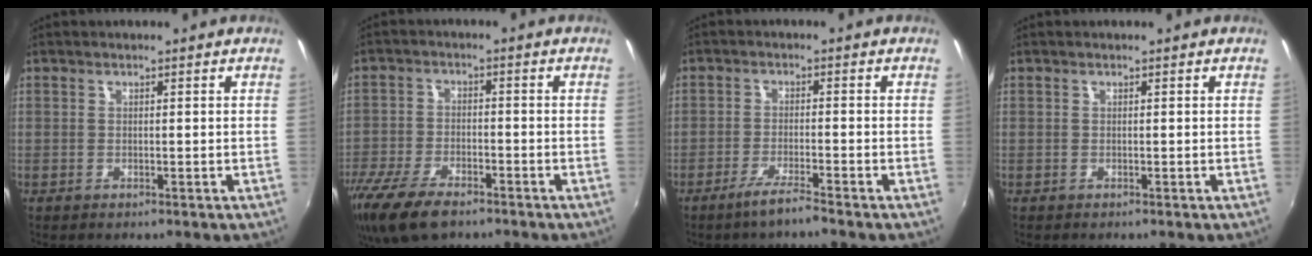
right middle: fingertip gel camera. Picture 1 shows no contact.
{"total": 13.8, "force": [-9.6, 5.8, 8.0], "torque": [-0.194, -0.044, -0.179]}
{"total": 4.2, "force": [-3.3, -0.2, 2.6], "torque": [-0.066, -0.005, -0.064]}
{"total": 0.0}